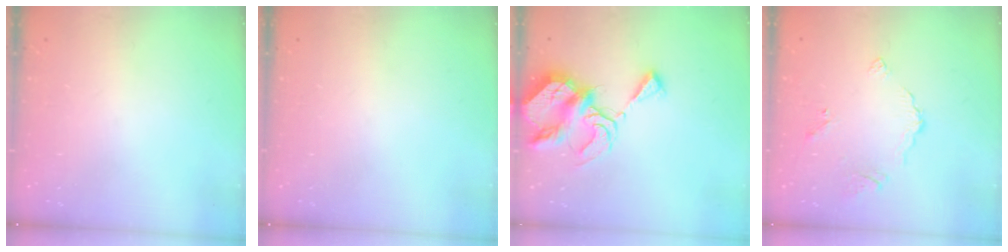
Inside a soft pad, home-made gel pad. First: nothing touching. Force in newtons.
{"total": 0.0}
{"total": 10.0, "press": 10.0, "slide": 1.1}
{"total": 4.3, "press": 4.3, "slide": 0.1}